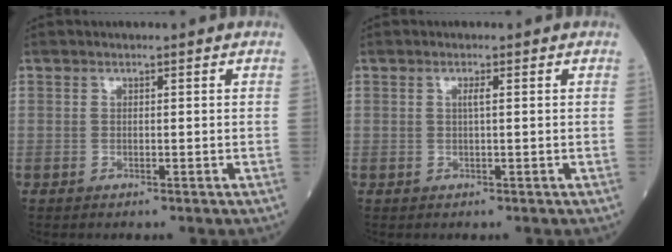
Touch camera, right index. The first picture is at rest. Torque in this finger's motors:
{"motor_torque": [0.44, 0.05, 0.12, 0.04]}